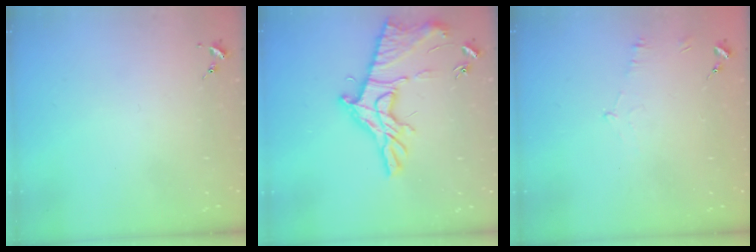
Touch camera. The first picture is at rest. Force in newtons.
{"total": 17.4, "press": 17.3, "slide": 0.9}
{"total": 4.5, "press": 4.2, "slide": 1.4}